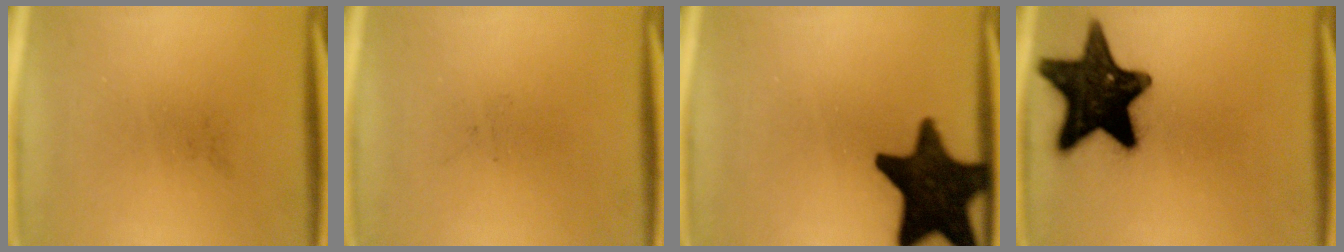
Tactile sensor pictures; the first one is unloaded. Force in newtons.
{"total": 0.0}
{"total": 17.8}
{"total": 19.6}